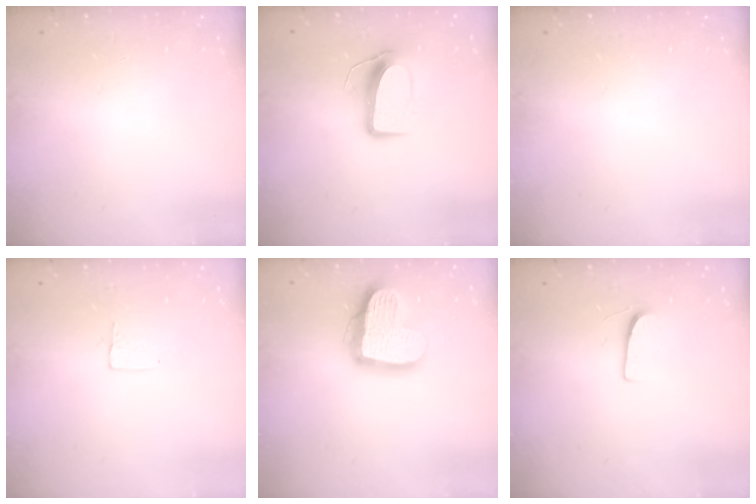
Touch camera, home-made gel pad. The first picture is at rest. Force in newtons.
{"total": 9.5, "press": 9.5, "slide": 0.3}
{"total": 0.0}
{"total": 3.7, "press": 3.7, "slide": 0.1}
{"total": 18.0, "press": 17.9, "slide": 1.5}
{"total": 5.4, "press": 5.3, "slide": 0.5}